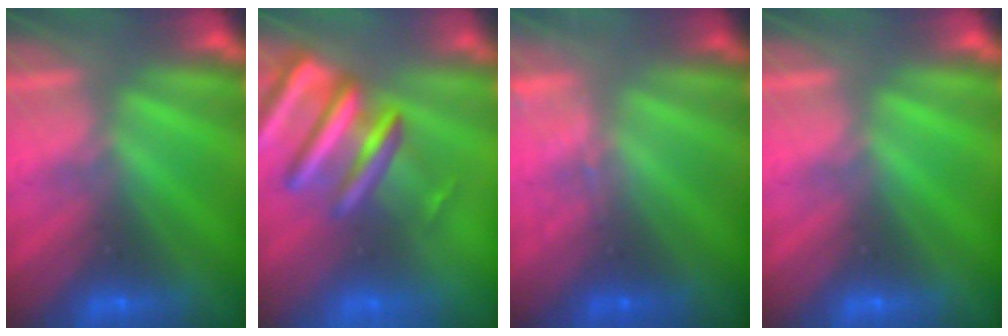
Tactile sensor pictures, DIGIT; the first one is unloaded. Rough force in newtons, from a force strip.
{"total": 9.6}
{"total": 1.3}
{"total": 0.0}